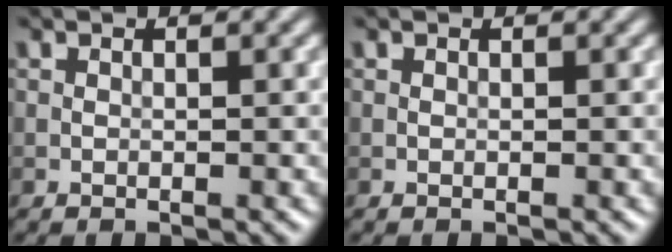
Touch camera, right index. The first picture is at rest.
{"total": 0.0}